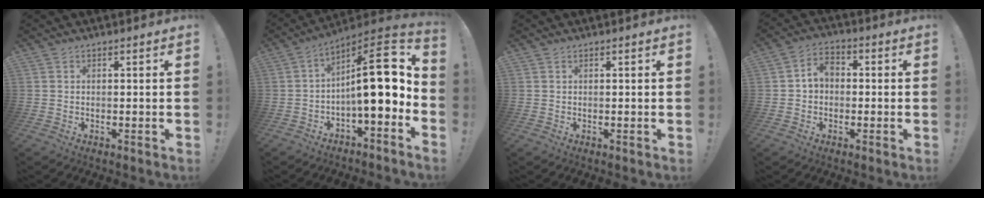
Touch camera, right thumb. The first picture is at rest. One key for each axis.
{"total": 17.2, "fx": 0.3, "fy": 5.6, "fz": 16.3, "tx": -0.235, "ty": 0.002, "tz": 0.000}
{"total": 0.0}
{"total": 5.5, "fx": -0.1, "fy": 4.3, "fz": 3.4, "tx": -0.059, "ty": 0.015, "tz": 0.000}